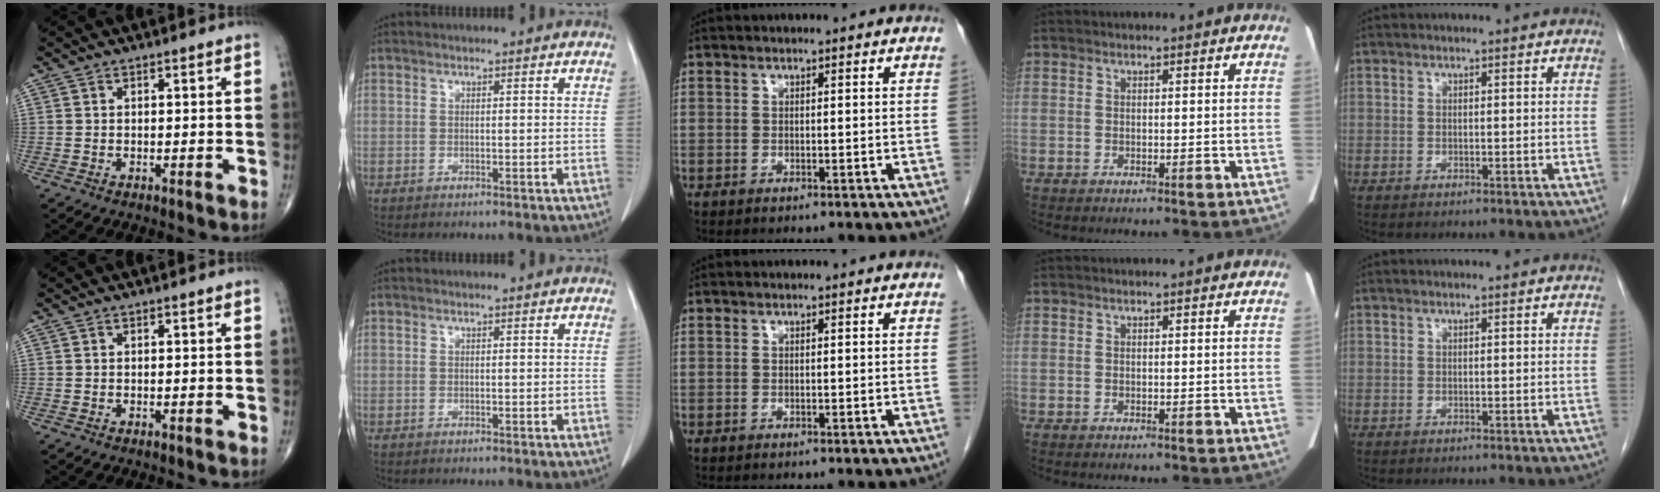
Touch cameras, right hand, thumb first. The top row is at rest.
{}